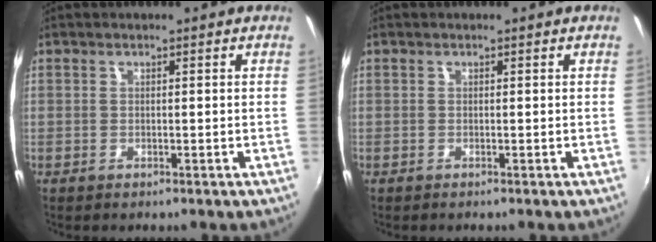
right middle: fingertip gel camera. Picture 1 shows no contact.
{"total": 0.0}